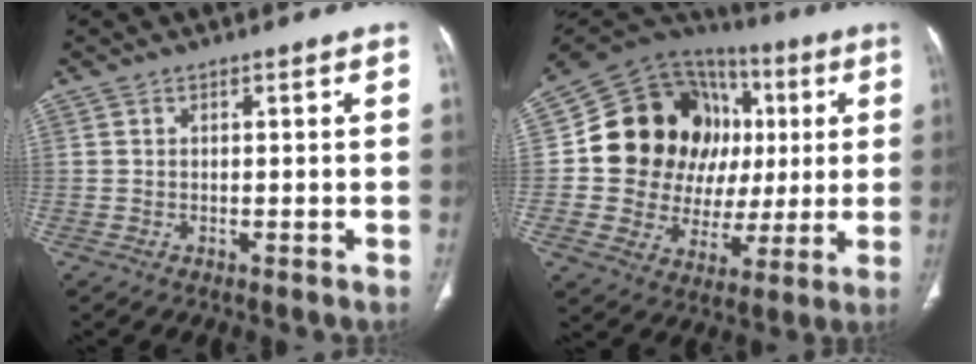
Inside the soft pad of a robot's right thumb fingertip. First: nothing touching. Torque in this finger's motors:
{"motor_torque": [0.64, 3.29, 0.56, -0.48, 0.09]}